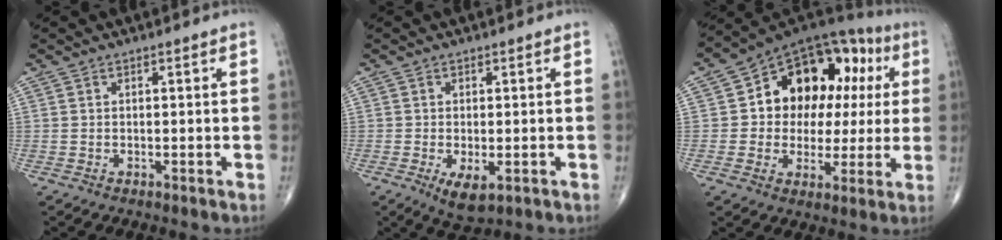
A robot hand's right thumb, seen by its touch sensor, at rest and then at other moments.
{"total": 4.9, "force": [-1.7, 2.2, 4.1], "torque": [-0.071, -0.012, -0.022]}
{"total": 20.2, "force": [3.8, 14.4, 13.6], "torque": [-0.125, 0.039, 0.057]}